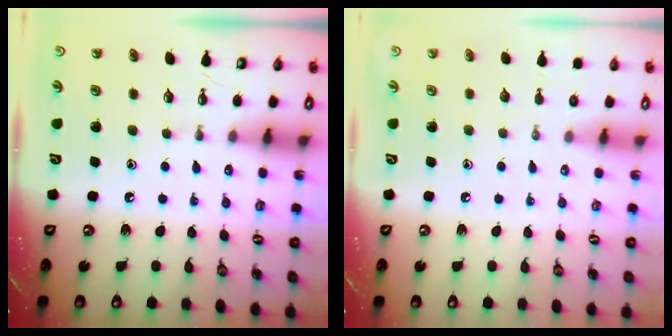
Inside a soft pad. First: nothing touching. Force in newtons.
{"total": 0.0}